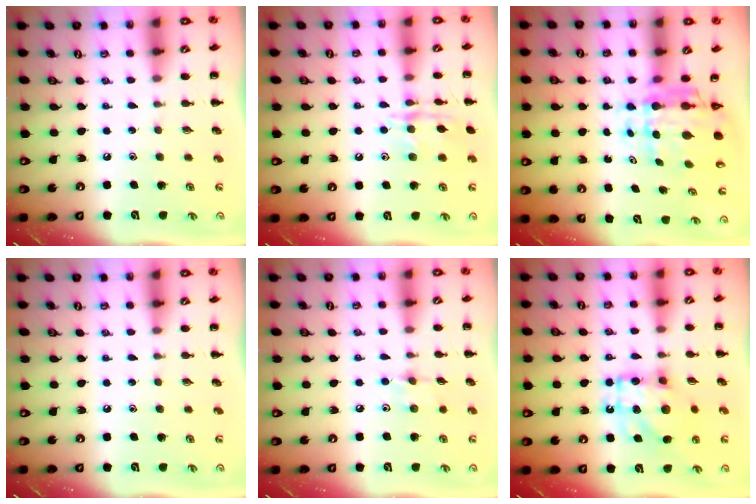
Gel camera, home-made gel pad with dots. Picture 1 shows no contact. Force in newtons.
{"total": 11.9, "press": 11.9, "slide": 0.6}
{"total": 7.1, "press": 6.7, "slide": 2.5}
{"total": 0.0}
{"total": 5.9, "press": 5.7, "slide": 1.6}
{"total": 12.6, "press": 12.6, "slide": 1.2}